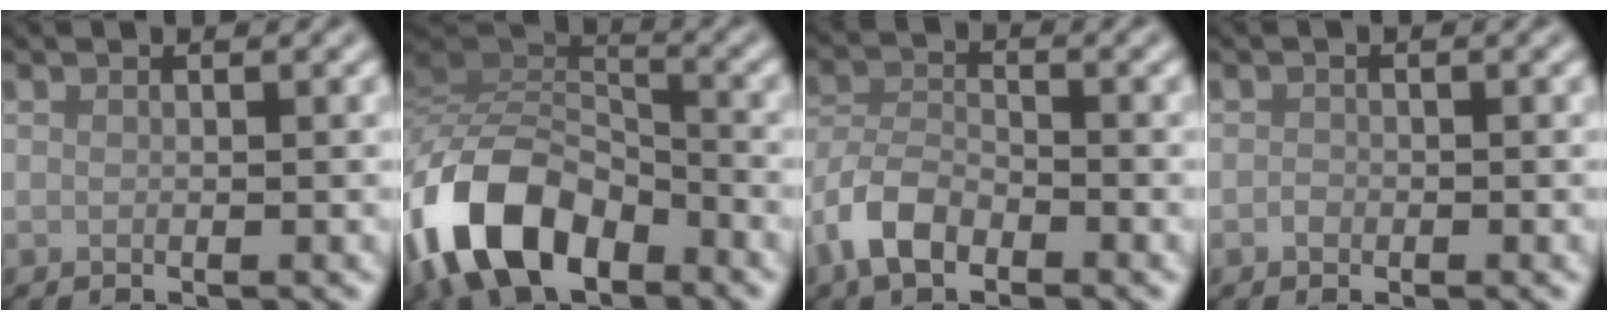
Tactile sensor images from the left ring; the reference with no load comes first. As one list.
[{"total": 10.7, "force": [-5.9, 5.9, 6.7], "torque": [-0.135, 0.004, -0.125]}, {"total": 4.9, "force": [-3.1, 2.4, 3.0], "torque": [-0.057, 0.002, -0.071]}, {"total": 0.6, "force": [-0.3, 0.5, 0.2], "torque": [-0.001, -0.001, -0.008]}]